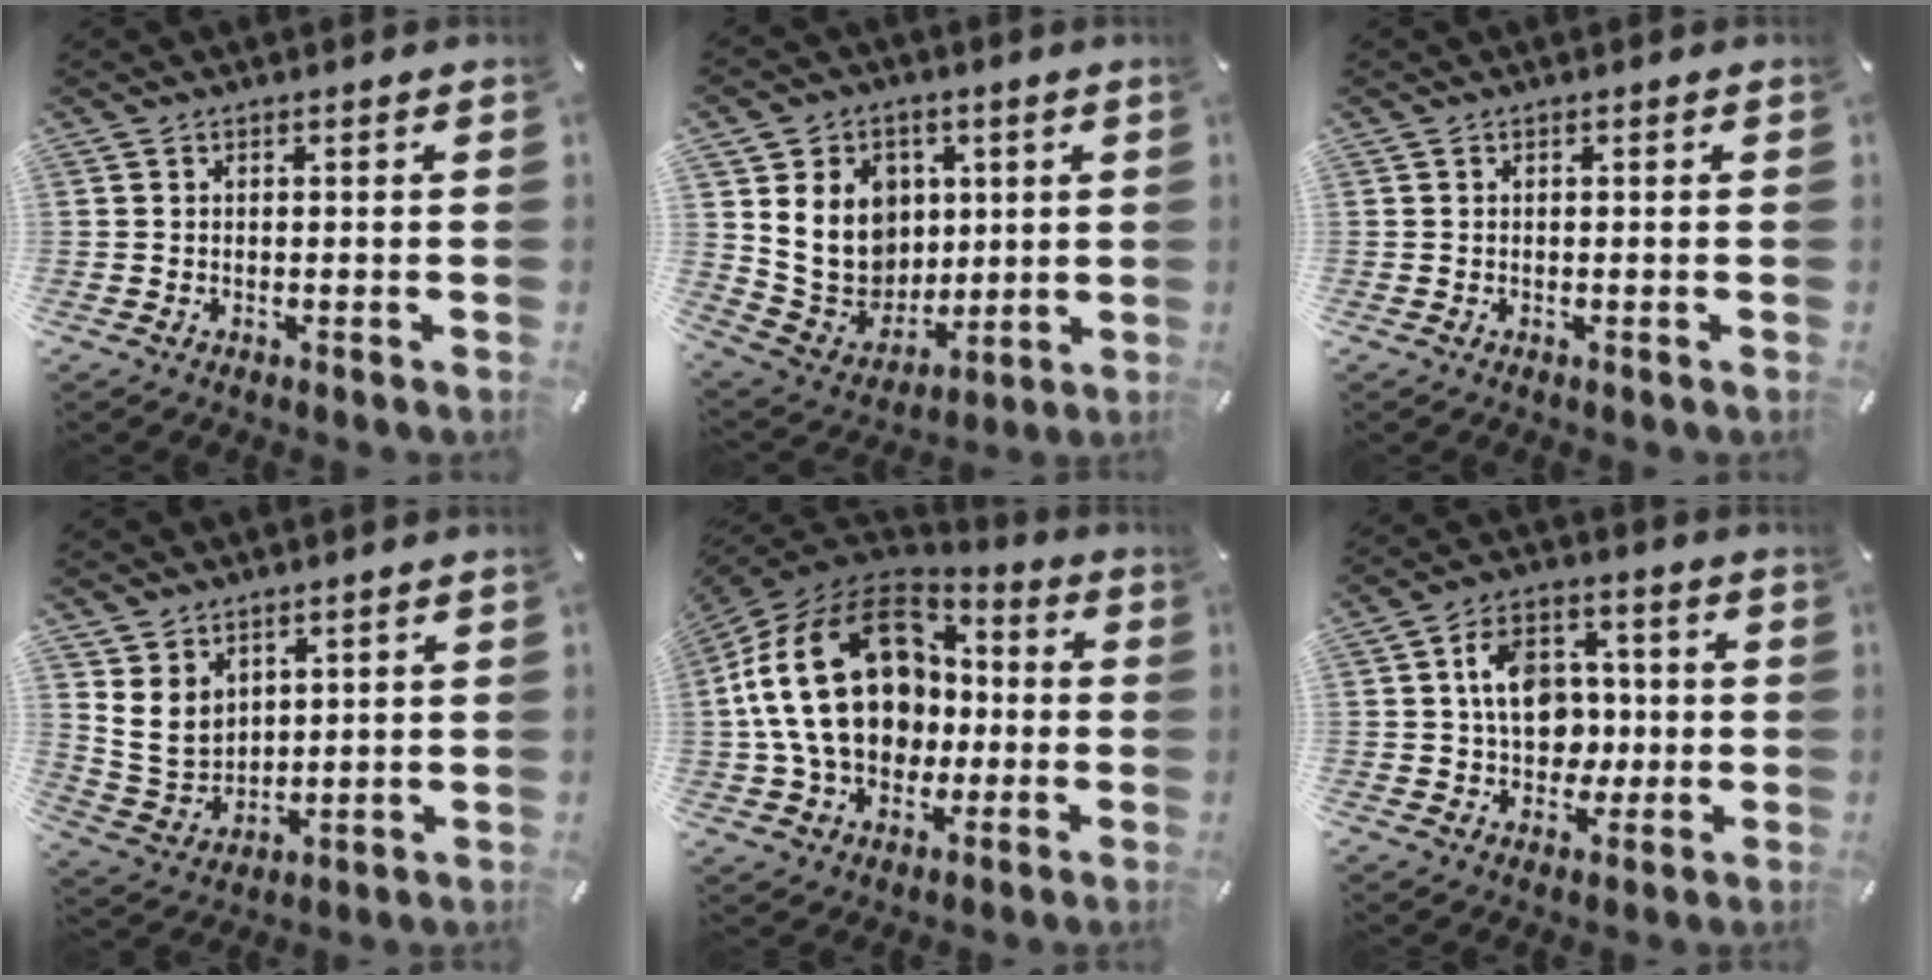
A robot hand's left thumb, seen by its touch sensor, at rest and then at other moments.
{"total": 15.6, "force": [3.8, 13.7, 6.3], "torque": [-0.122, -0.020, 0.082]}
{"total": 0.0}
{"total": 8.5, "force": [4.0, 7.1, 2.3], "torque": [-0.065, -0.027, 0.079]}
{"total": 25.0, "force": [1.5, 18.6, 16.7], "torque": [-0.344, 0.018, 0.030]}
{"total": 11.6, "force": [0.3, 9.5, 6.8], "torque": [-0.096, 0.021, 0.010]}